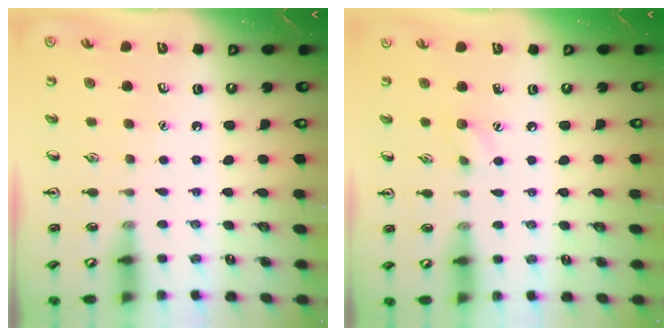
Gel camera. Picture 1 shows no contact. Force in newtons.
{"total": 5.0, "press": 4.8, "slide": 1.4}